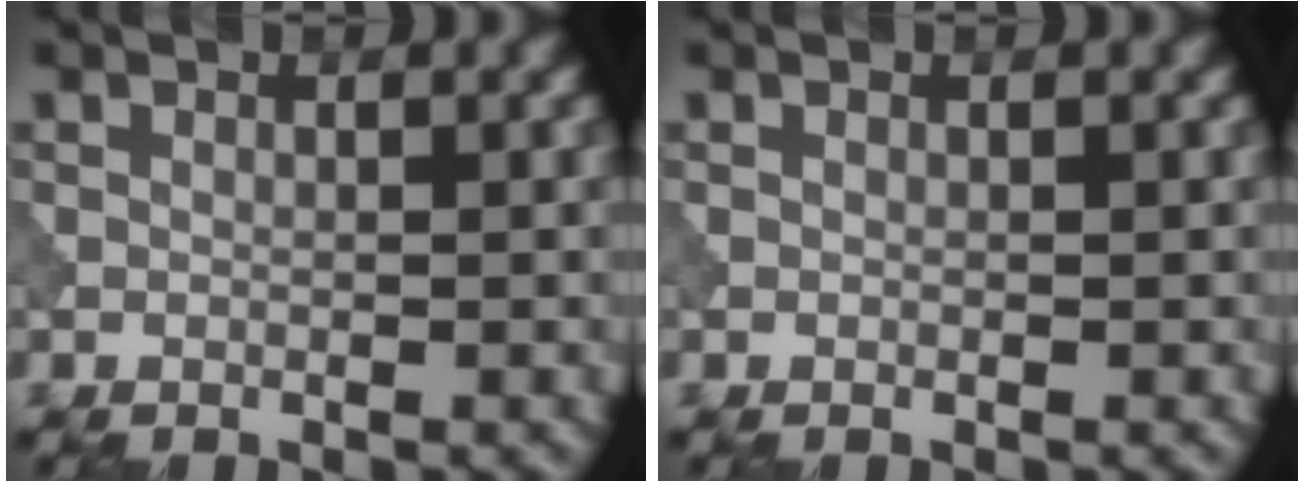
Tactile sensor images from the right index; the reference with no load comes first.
{"total": 0.0}